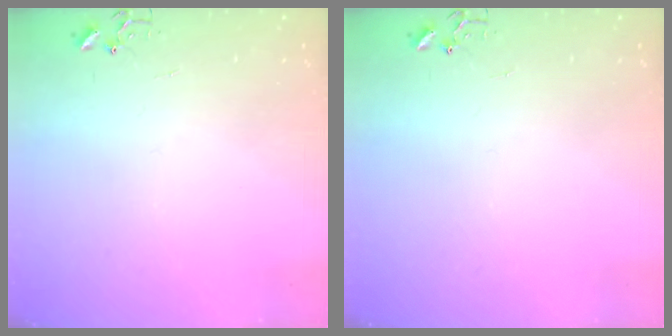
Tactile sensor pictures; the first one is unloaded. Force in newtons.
{"total": 0.0}